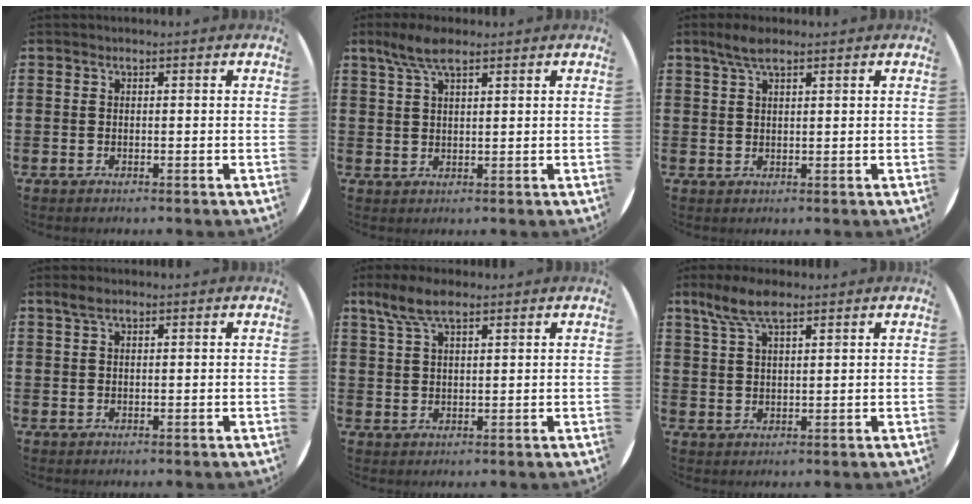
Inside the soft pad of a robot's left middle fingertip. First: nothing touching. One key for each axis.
{"total": 4.9, "fx": 3.2, "fy": 1.7, "fz": 3.3, "tx": -0.063, "ty": 0.002, "tz": 0.056}
{"total": 3.3, "fx": 2.3, "fy": 0.9, "fz": 2.1, "tx": -0.037, "ty": 0.003, "tz": 0.039}
{"total": 1.6, "fx": 1.1, "fy": 0.6, "fz": 1.0, "tx": -0.020, "ty": 0.006, "tz": 0.019}
{"total": 5.9, "fx": 3.9, "fy": 2.1, "fz": 3.9, "tx": -0.076, "ty": 0.001, "tz": 0.069}
{"total": 6.0, "fx": 4.0, "fy": 2.1, "fz": 4.0, "tx": -0.078, "ty": 0.002, "tz": 0.070}